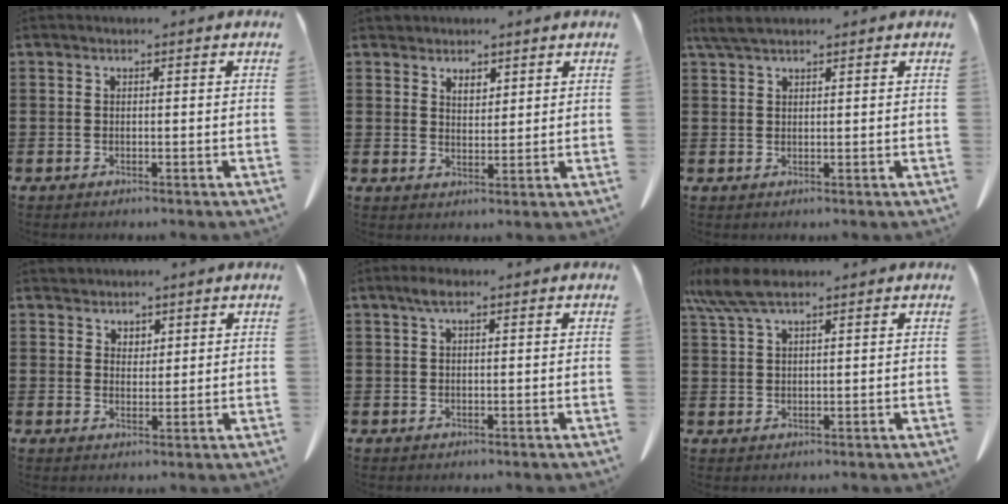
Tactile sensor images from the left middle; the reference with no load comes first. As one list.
[{"total": 2.6, "force": [2.2, 1.3, 0.5], "torque": [-0.007, -0.001, 0.040]}, {"total": 3.0, "force": [2.3, 0.6, 1.8], "torque": [-0.041, 0.003, 0.043]}, {"total": 2.4, "force": [2.0, 1.4, 0.1], "torque": [0.001, 0.002, 0.039]}, {"total": 1.8, "force": [0.7, 0.4, 1.6], "torque": [-0.034, 0.004, 0.012]}, {"total": 5.7, "force": [3.9, 1.3, 3.9], "torque": [-0.100, -0.006, 0.067]}]